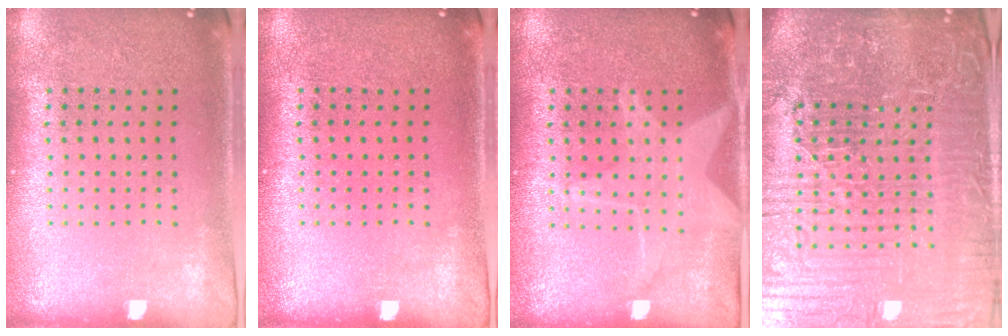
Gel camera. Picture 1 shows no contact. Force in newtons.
{"total": 0.0}
{"total": 2.5, "press": 2.5, "slide": 0.3}
{"total": 7.8, "press": 6.9, "slide": 3.6}